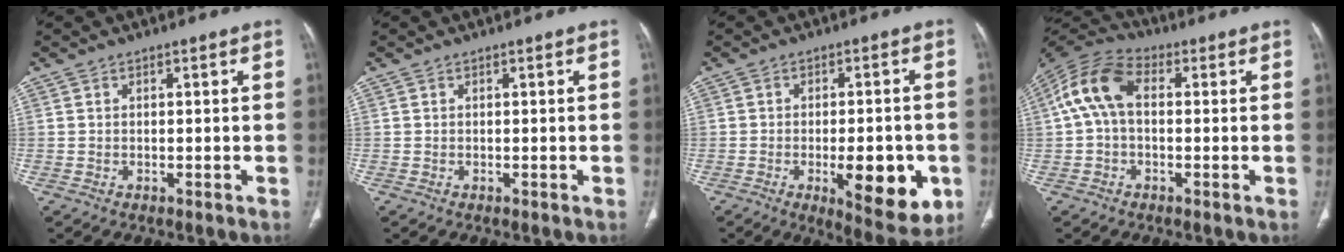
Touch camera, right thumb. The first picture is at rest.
{"total": 0.0}
{"total": 13.3, "force": [-3.9, 5.0, 11.6], "torque": [-0.137, -0.005, -0.043]}
{"total": 10.6, "force": [0.9, 6.7, 8.2], "torque": [-0.161, 0.030, 0.005]}